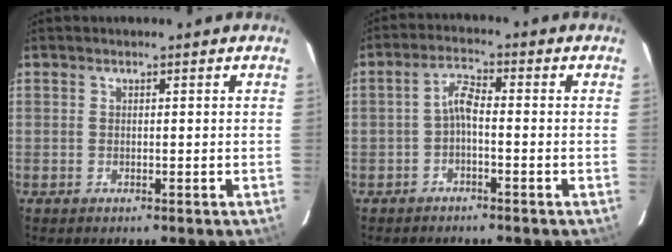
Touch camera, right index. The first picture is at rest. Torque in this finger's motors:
{"motor_torque": [0.73, -0.10, 0.40, 0.09]}